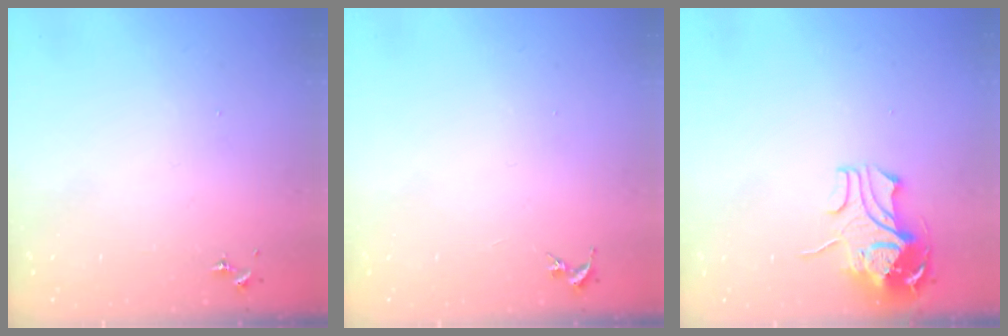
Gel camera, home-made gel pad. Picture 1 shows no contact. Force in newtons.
{"total": 0.0}
{"total": 9.8, "press": 9.7, "slide": 1.2}